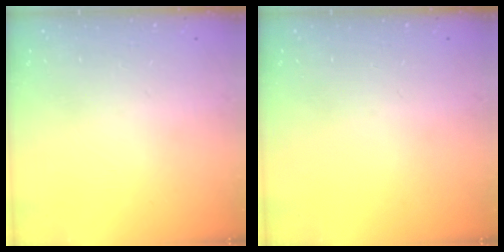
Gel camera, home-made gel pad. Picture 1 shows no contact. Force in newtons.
{"total": 0.0}